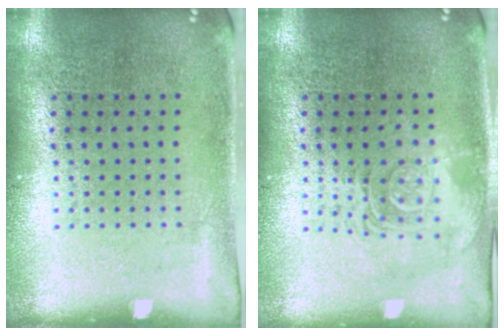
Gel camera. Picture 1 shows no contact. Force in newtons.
{"total": 2.6, "press": 2.6, "slide": 0.4}